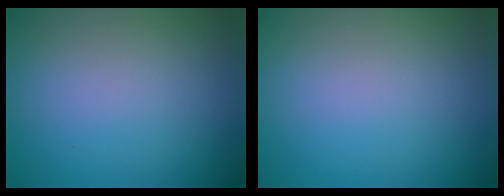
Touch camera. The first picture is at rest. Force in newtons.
{"total": 0.0}